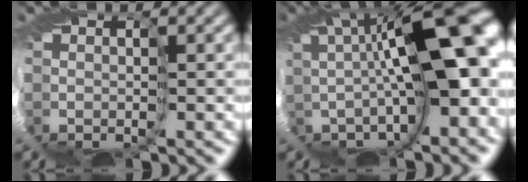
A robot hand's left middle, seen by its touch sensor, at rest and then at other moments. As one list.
[{"total": 10.8, "force": [0.8, 2.9, 10.4], "torque": [-0.150, 0.021, 0.009]}]